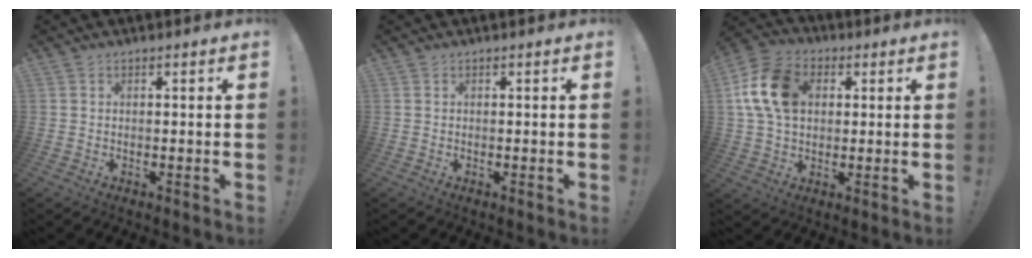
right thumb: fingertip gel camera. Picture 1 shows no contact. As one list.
[{"total": 0.0}, {"total": 15.6, "force": [3.3, 11.5, 10.0], "torque": [-0.175, 0.004, 0.066]}]